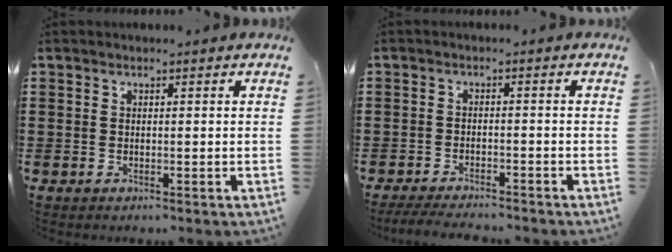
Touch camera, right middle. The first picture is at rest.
{"total": 3.2, "force": [-3.1, 0.2, 0.8], "torque": [-0.021, -0.005, -0.063]}